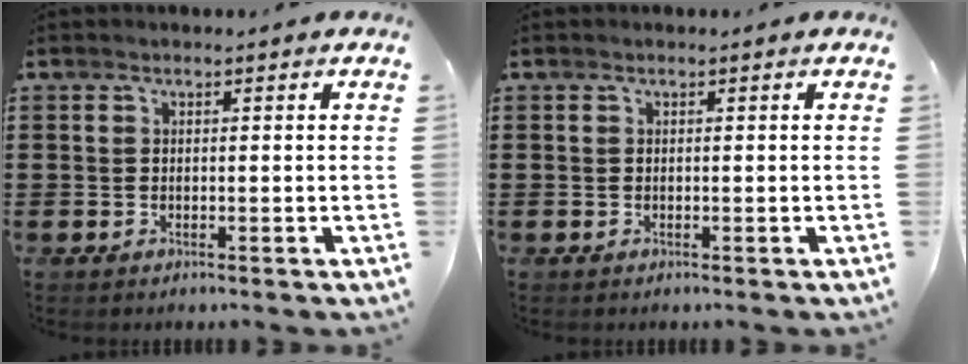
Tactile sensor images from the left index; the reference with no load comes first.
{"total": 0.0}